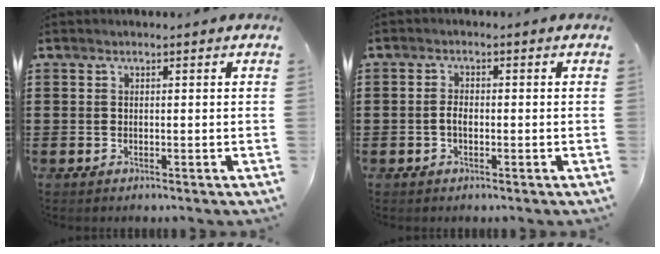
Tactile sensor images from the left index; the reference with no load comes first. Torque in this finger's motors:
{"motor_torque": [0.66, 0.63, 0.21, 0.05]}